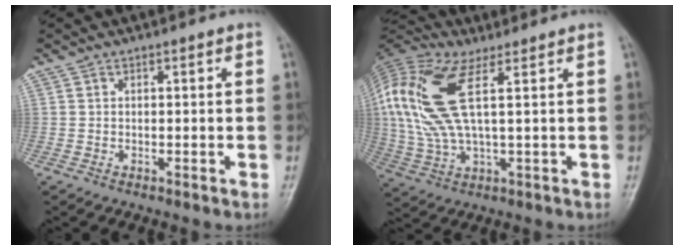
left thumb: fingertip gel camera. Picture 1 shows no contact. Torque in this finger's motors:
{"motor_torque": [0.04, 1.68, 2.19, -0.57, 0.62]}